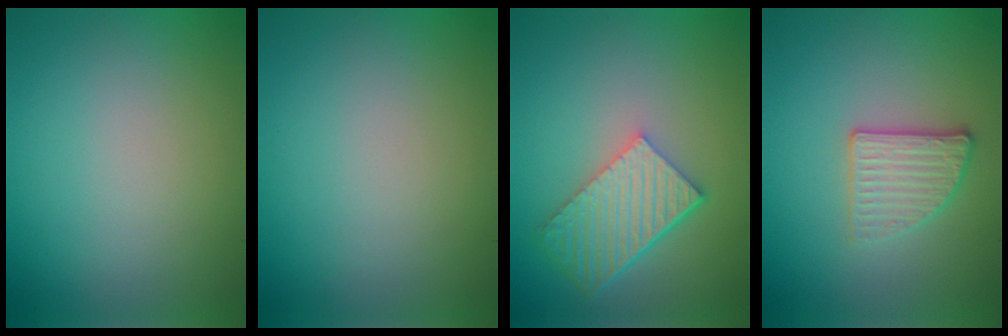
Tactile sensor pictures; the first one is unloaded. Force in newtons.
{"total": 0.0}
{"total": 5.8, "press": 4.2, "slide": 4.0}
{"total": 2.7, "press": 2.6, "slide": 0.8}